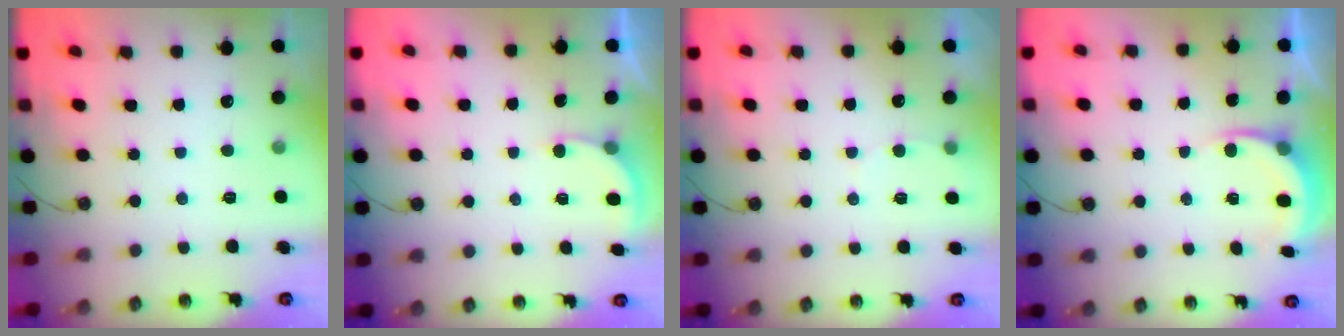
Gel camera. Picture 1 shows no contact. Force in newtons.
{"total": 2.9, "press": 2.9, "slide": 0.3}
{"total": 3.4, "press": 3.4, "slide": 0.4}
{"total": 5.7, "press": 5.4, "slide": 1.6}